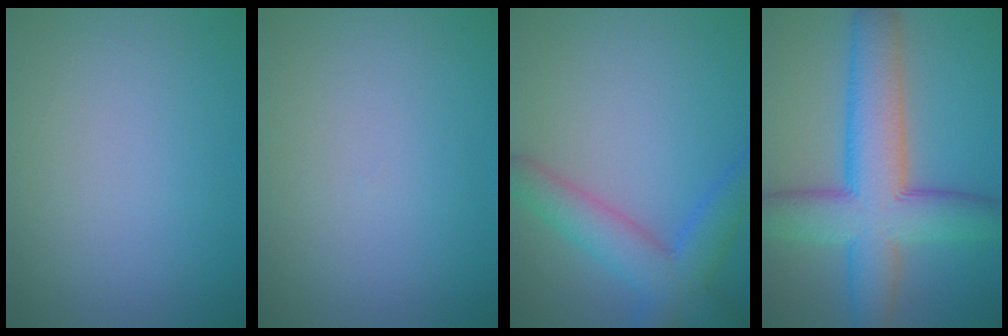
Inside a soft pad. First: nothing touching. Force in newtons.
{"total": 0.0}
{"total": 5.5, "press": 5.5, "slide": 0.4}
{"total": 10.1, "press": 10.1, "slide": 0.4}